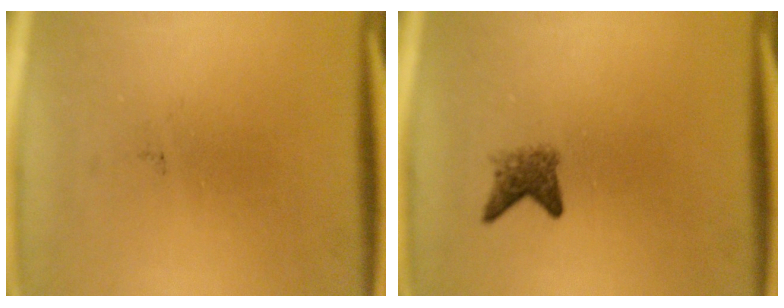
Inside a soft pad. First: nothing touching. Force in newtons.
{"total": 2.3}